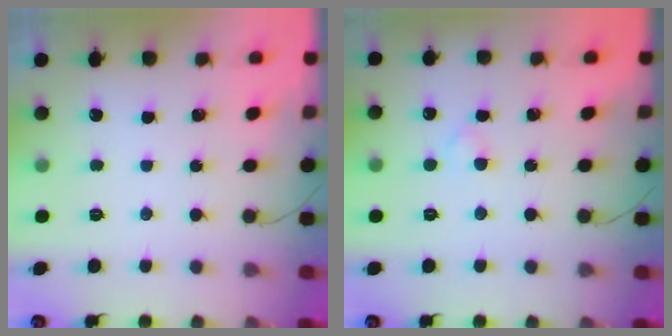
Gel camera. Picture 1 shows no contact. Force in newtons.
{"total": 2.0, "press": 1.7, "slide": 0.9}